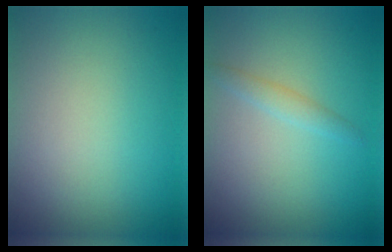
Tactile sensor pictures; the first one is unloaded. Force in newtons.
{"total": 1.2, "press": 1.2, "slide": 0.1}